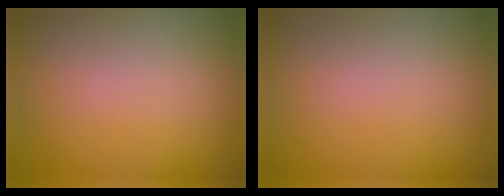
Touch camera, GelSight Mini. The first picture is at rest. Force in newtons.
{"total": 0.0}